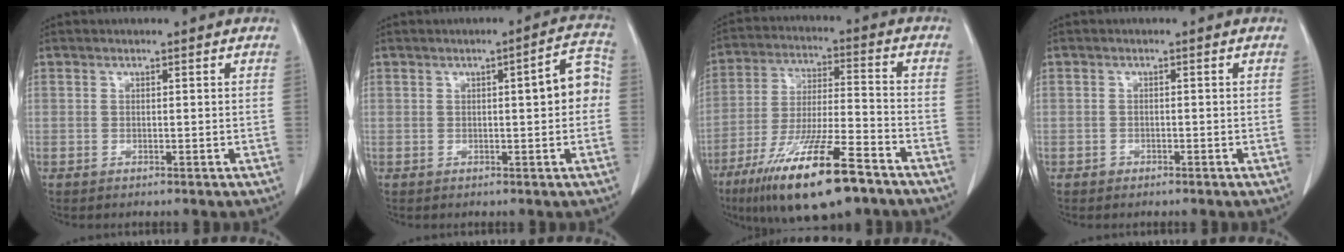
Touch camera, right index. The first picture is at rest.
{"total": 5.4, "force": [0.2, 1.1, 5.3], "torque": [-0.064, 0.020, -0.002]}
{"total": 18.4, "force": [-11.8, 2.7, 13.8], "torque": [-0.251, -0.039, -0.208]}
{"total": 0.8, "force": [-0.6, 0.6, -0.1], "torque": [-0.004, 0.003, -0.013]}